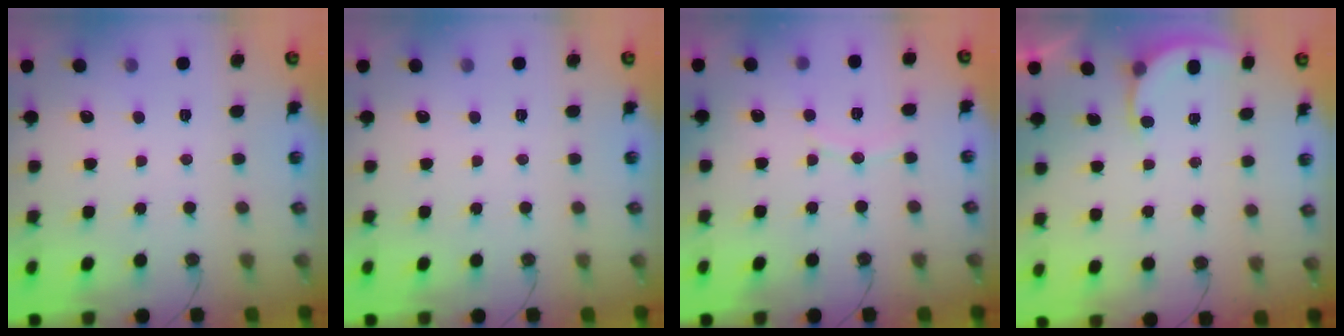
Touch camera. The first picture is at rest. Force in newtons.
{"total": 0.0}
{"total": 5.7, "press": 5.7, "slide": 0.6}
{"total": 2.9, "press": 2.9, "slide": 0.2}